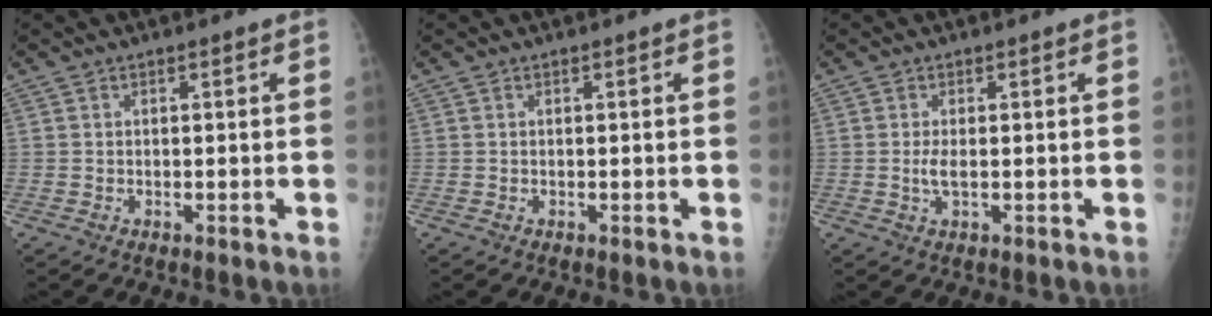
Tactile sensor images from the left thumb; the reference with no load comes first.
{"total": 0.0}
{"total": 2.1, "force": [-0.1, 0.8, 1.9], "torque": [-0.046, -0.005, -0.001]}